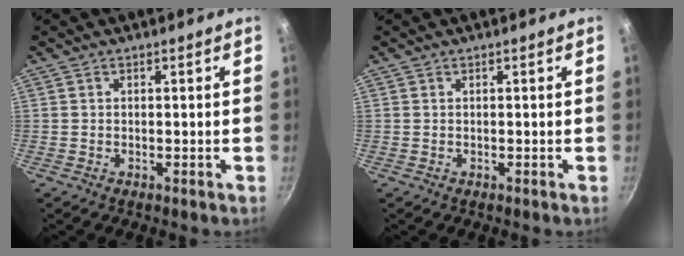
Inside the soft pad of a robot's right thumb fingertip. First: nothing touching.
{"total": 0.0}